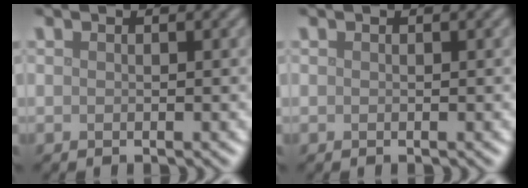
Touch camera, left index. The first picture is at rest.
{"total": 0.0}